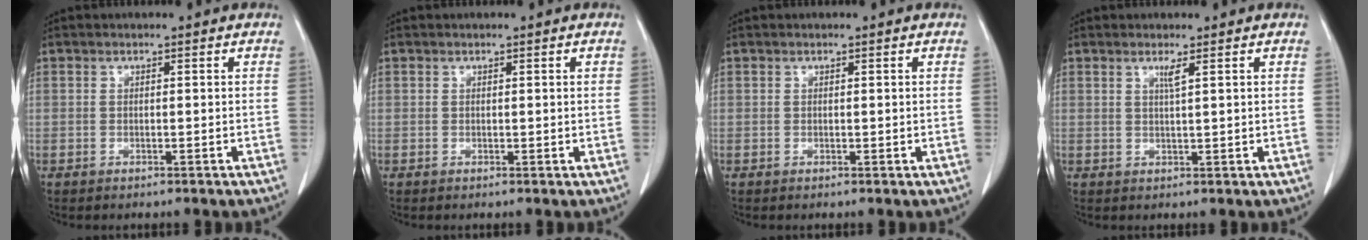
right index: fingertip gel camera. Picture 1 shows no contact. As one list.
[{"total": 0.8, "force": [0.3, 0.3, 0.6], "torque": [-0.005, 0.001, 0.005]}, {"total": 0.0}, {"total": 1.6, "force": [1.0, -0.3, 1.3], "torque": [-0.026, -0.005, 0.018]}]